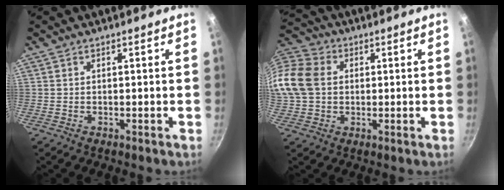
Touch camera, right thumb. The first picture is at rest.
{"total": 18.8, "force": [2.2, 15.4, 10.6], "torque": [-0.248, 0.037, 0.030]}